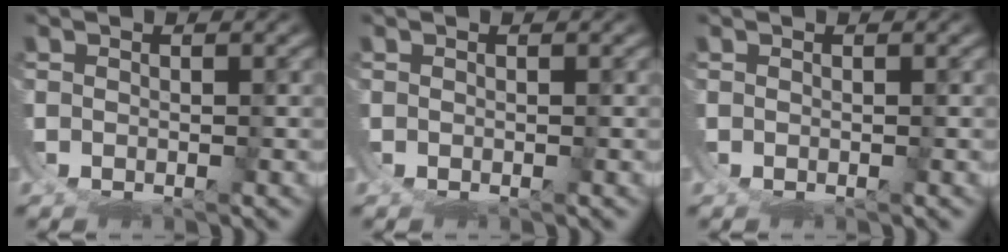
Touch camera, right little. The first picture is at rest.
{"total": 0.0}
{"total": 0.0}